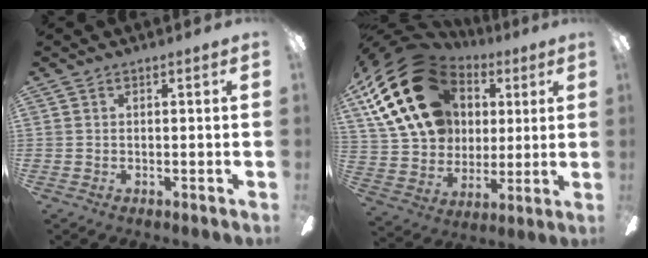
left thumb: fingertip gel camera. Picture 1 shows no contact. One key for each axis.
{"total": 24.5, "fx": 9.2, "fy": 18.4, "fz": 13.3, "tx": -0.261, "ty": -0.027, "tz": 0.176}